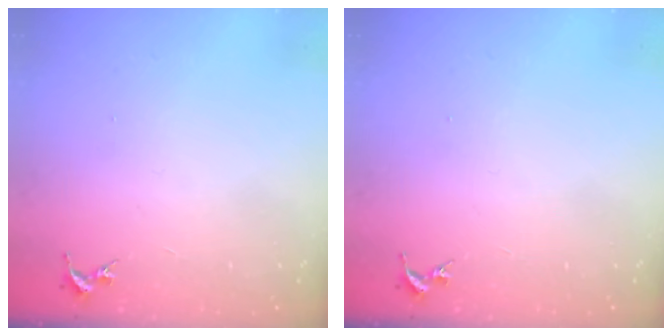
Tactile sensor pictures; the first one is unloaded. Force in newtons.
{"total": 0.0}